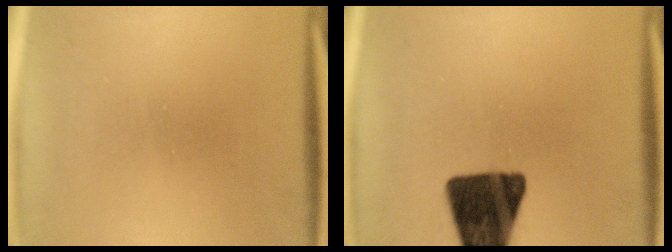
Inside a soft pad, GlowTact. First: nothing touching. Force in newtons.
{"total": 14.3}